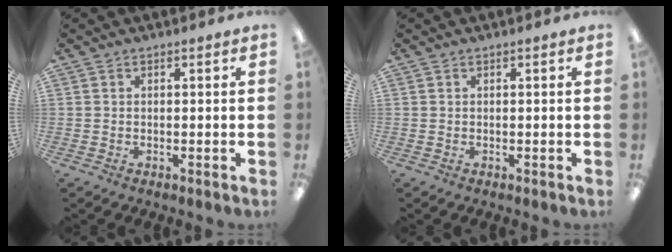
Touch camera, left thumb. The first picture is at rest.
{"total": 0.0}